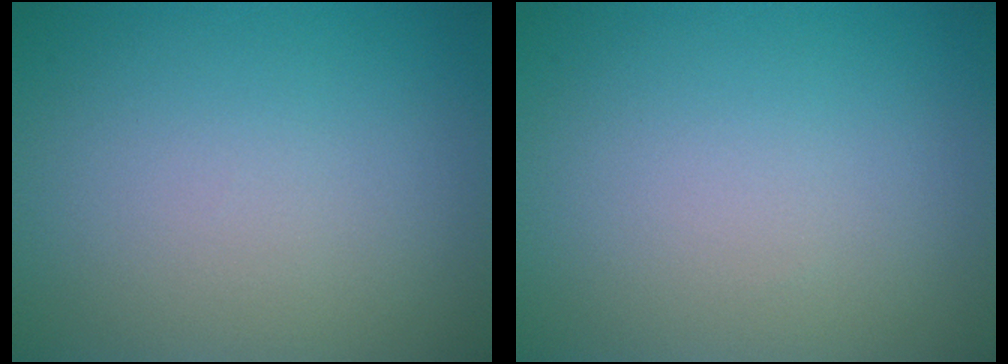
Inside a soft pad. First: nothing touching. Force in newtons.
{"total": 0.0}